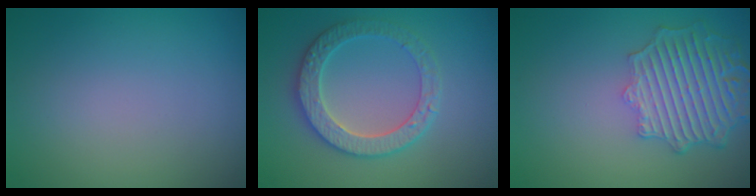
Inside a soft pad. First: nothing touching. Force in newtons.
{"total": 4.2, "press": 4.0, "slide": 1.0}
{"total": 6.3, "press": 5.0, "slide": 3.7}